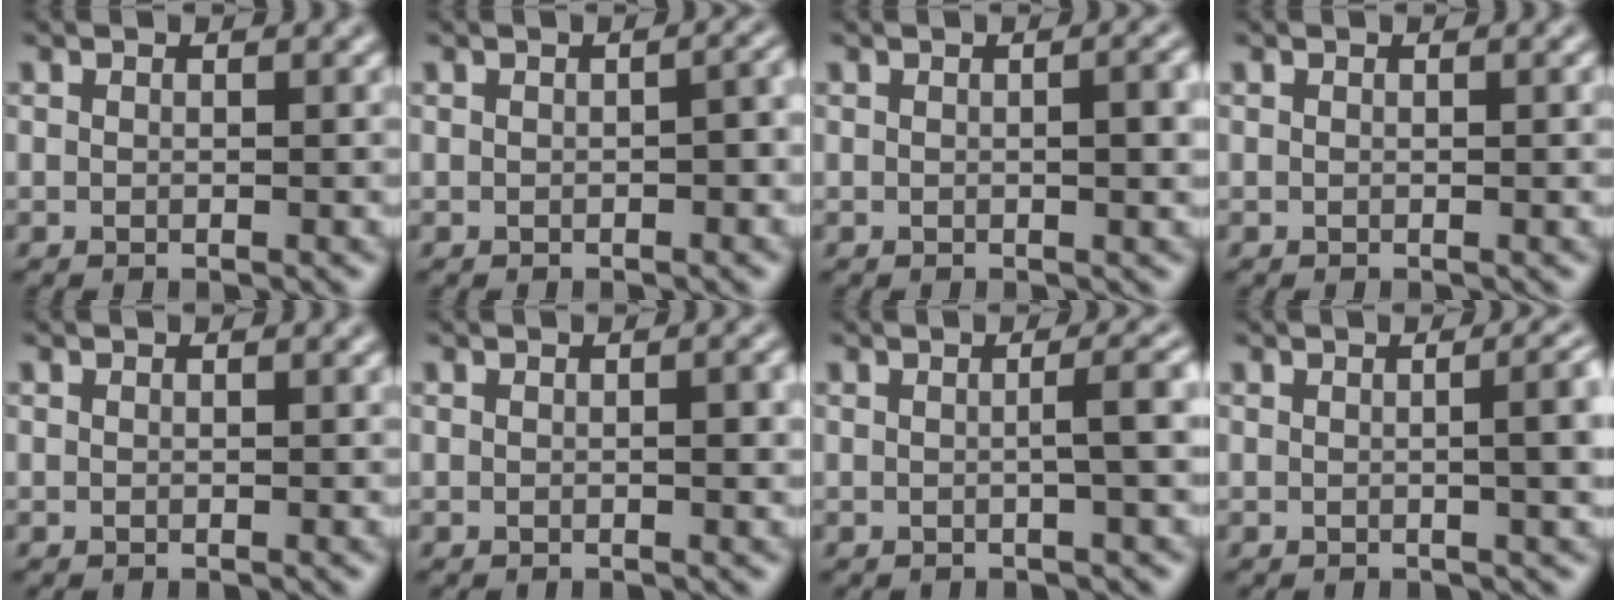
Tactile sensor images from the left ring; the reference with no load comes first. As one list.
[{"total": 1.8, "force": [-0.3, 0.6, 1.7], "torque": [-0.022, 0.005, 0.000]}, {"total": 2.3, "force": [0.1, 0.5, 2.2], "torque": [-0.031, 0.002, 0.001]}, {"total": 0.0}, {"total": 0.0}, {"total": 1.3, "force": [0.0, 0.3, 1.3], "torque": [-0.019, 0.000, 0.002]}, {"total": 2.8, "force": [0.1, 0.7, 2.7], "torque": [-0.031, 0.011, -0.004]}, {"total": 5.4, "force": [0.3, 2.1, 4.9], "torque": [-0.033, 0.014, 0.003]}]